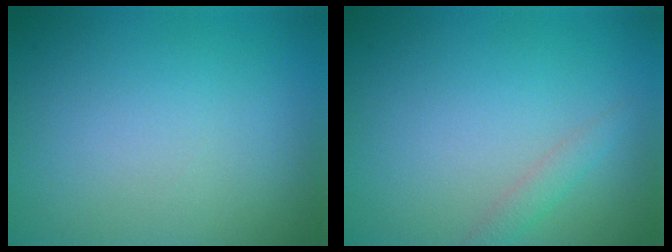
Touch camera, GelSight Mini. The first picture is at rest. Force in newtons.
{"total": 1.3, "press": 1.3, "slide": 0.1}